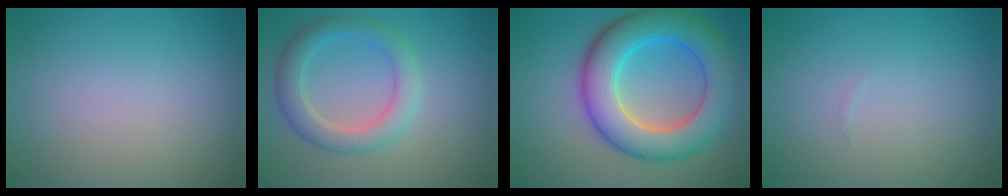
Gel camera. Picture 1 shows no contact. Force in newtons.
{"total": 3.6, "press": 3.6, "slide": 0.1}
{"total": 9.1, "press": 9.1, "slide": 0.2}
{"total": 0.0}